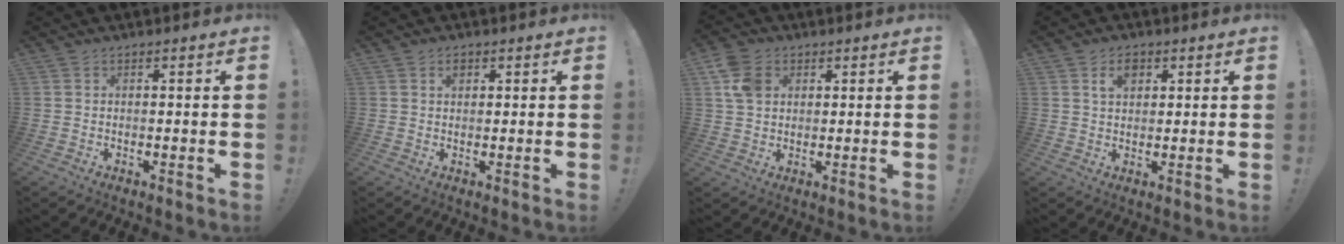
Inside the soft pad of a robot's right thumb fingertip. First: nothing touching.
{"total": 1.5, "force": [0.9, 1.1, 0.7], "torque": [0.000, -0.001, 0.012]}
{"total": 8.3, "force": [2.6, 6.3, 4.8], "torque": [-0.087, 0.004, 0.051]}
{"total": 4.4, "force": [2.1, 2.9, 2.5], "torque": [-0.034, 0.002, 0.034]}